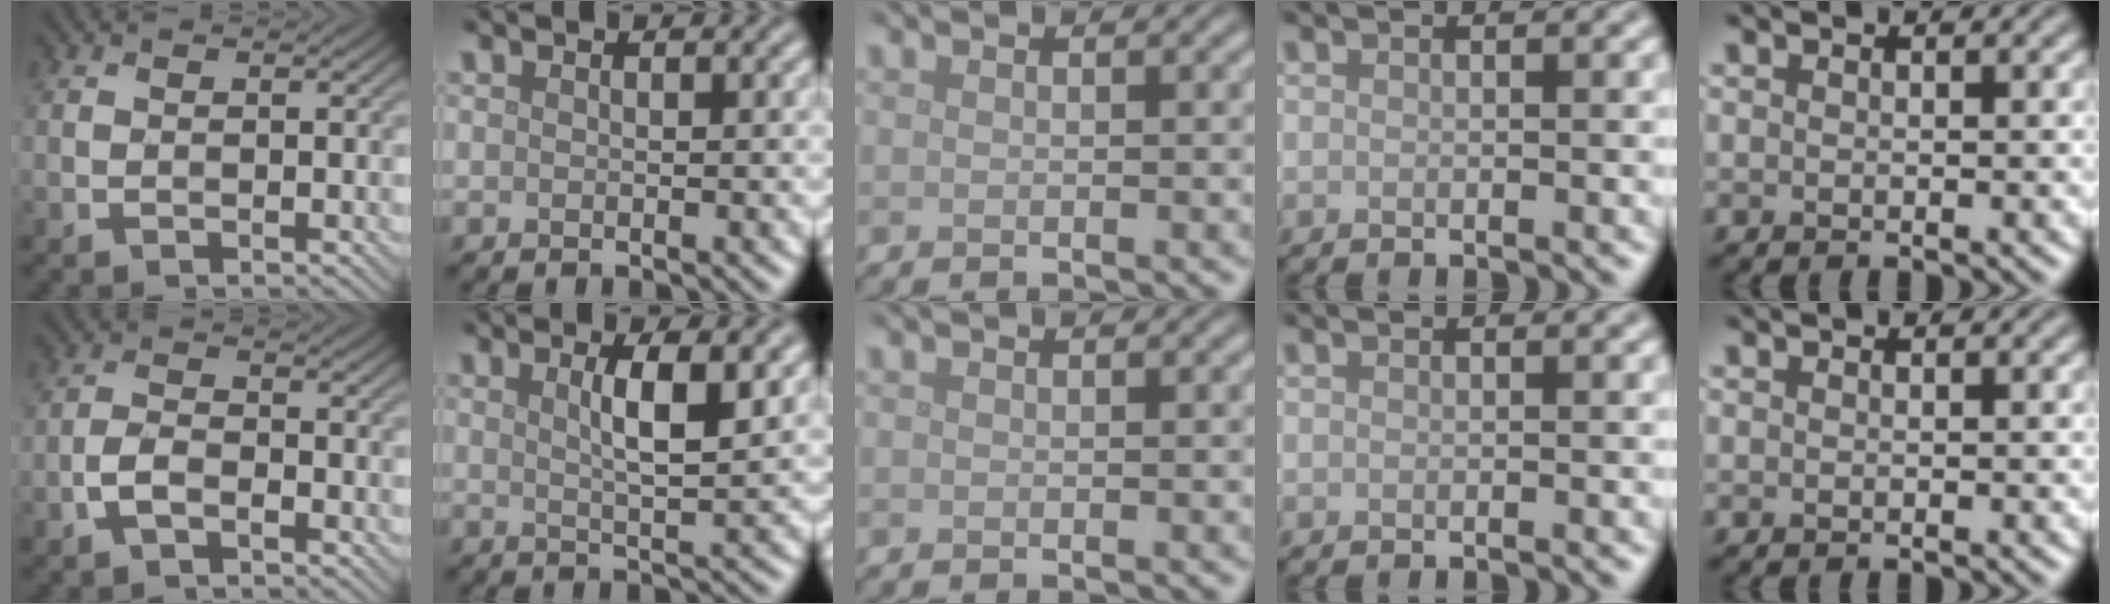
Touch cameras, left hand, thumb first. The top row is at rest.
{"thumb": {"total": 3.1, "force": [-1.8, 1.4, 2.1], "torque": [-0.045, 0.005, -0.043]}, "index": {"total": 4.2, "force": [1.4, 1.0, 3.8], "torque": [-0.054, 0.001, 0.022]}}